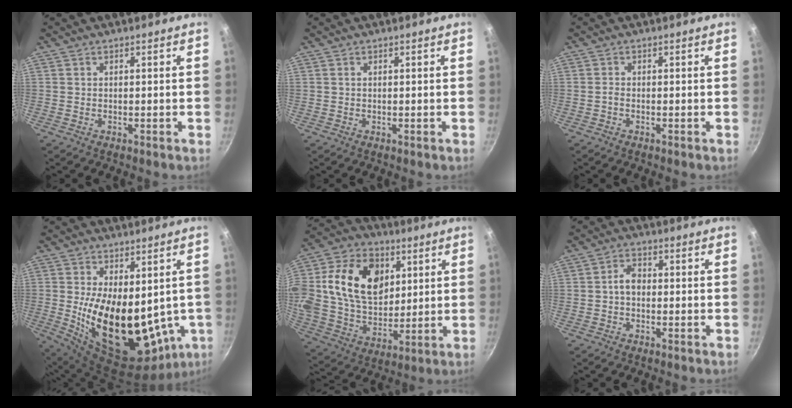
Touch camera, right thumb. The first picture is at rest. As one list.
[{"total": 0.0}, {"total": 0.7, "force": [-0.4, 0.2, 0.5], "torque": [-0.013, 0.004, -0.013]}, {"total": 22.2, "force": [-0.1, 11.7, 18.9], "torque": [-0.289, -0.033, 0.029]}, {"total": 22.5, "force": [5.8, 15.9, 14.9], "torque": [-0.251, -0.005, 0.101]}, {"total": 3.5, "force": [-0.3, 2.5, 2.4], "torque": [-0.031, 0.015, -0.012]}]